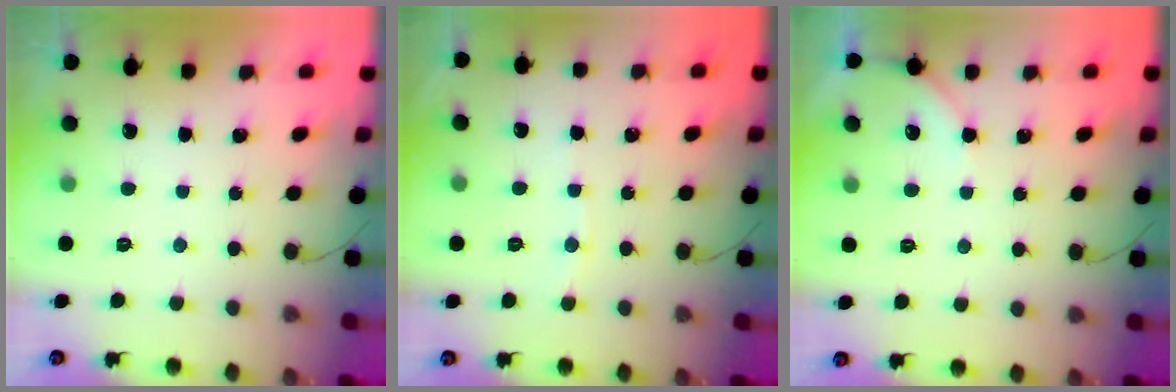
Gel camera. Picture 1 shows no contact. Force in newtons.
{"total": 3.6, "press": 3.6, "slide": 0.5}
{"total": 2.9, "press": 2.9, "slide": 0.4}